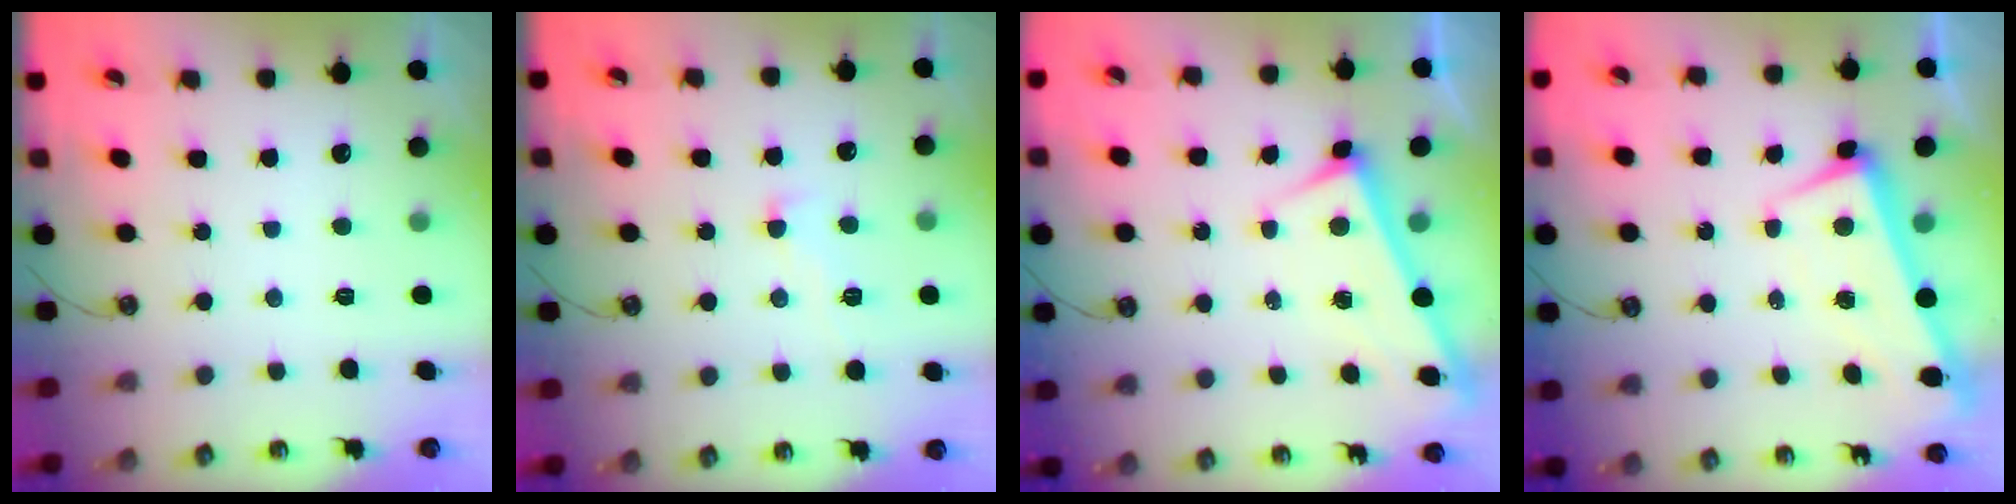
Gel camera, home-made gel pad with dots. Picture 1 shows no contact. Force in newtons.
{"total": 0.7, "press": 0.0, "slide": 0.7}
{"total": 3.0, "press": 3.0, "slide": 0.1}
{"total": 2.0, "press": 1.0, "slide": 1.7}